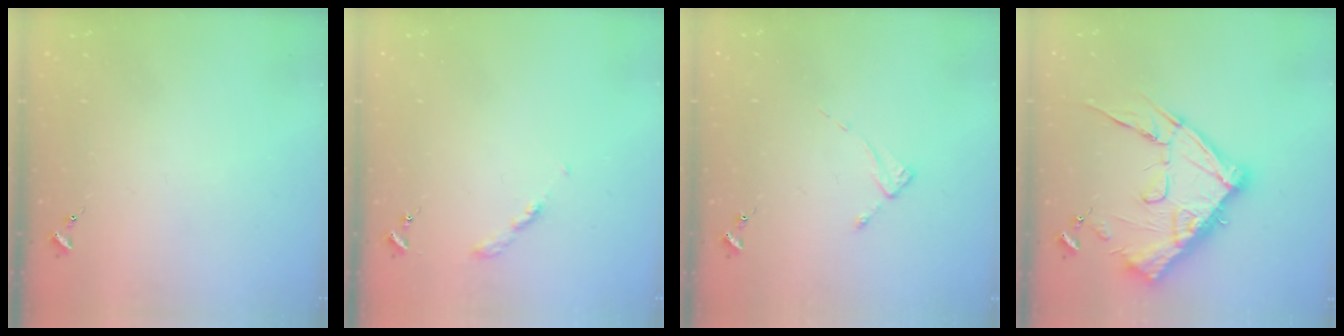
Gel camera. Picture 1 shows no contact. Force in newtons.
{"total": 2.7, "press": 2.6, "slide": 0.3}
{"total": 2.6, "press": 2.6, "slide": 0.2}
{"total": 19.4, "press": 19.4, "slide": 1.0}